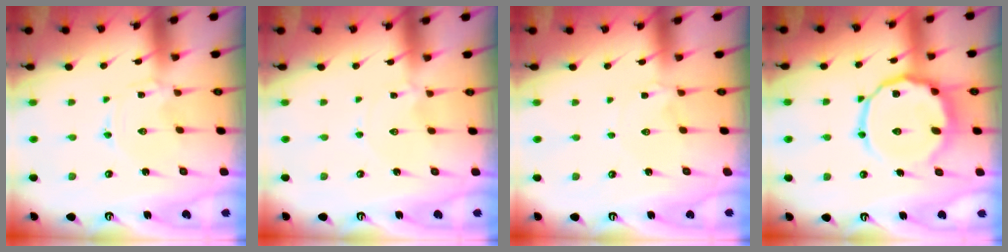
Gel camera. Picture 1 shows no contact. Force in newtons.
{"total": 0.0}
{"total": 0.8, "press": 0.7, "slide": 0.2}
{"total": 14.5, "press": 14.4, "slide": 1.6}